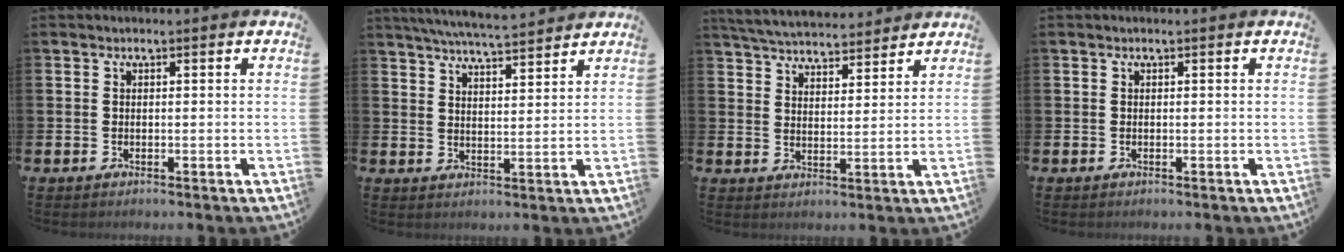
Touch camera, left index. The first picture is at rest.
{"total": 5.8, "force": [5.7, 0.0, 1.1], "torque": [-0.033, -0.031, 0.102]}
{"total": 5.5, "force": [5.4, 0.9, 0.4], "torque": [-0.031, -0.031, 0.097]}
{"total": 0.0}